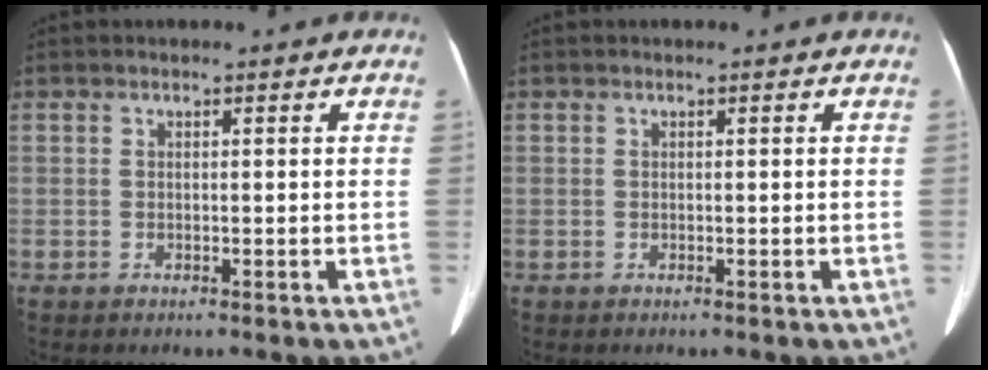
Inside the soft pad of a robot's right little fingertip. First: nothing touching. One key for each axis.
{"total": 0.0}